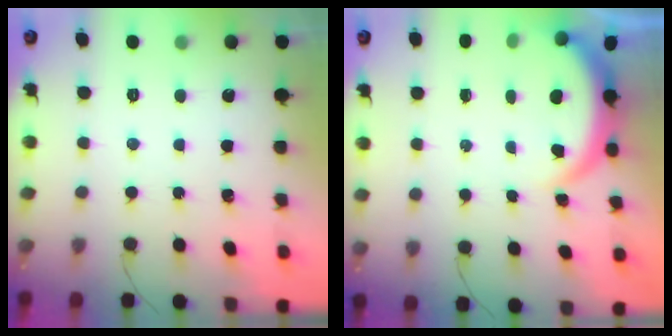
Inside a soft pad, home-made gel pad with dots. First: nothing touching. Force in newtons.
{"total": 3.9, "press": 3.9, "slide": 0.2}